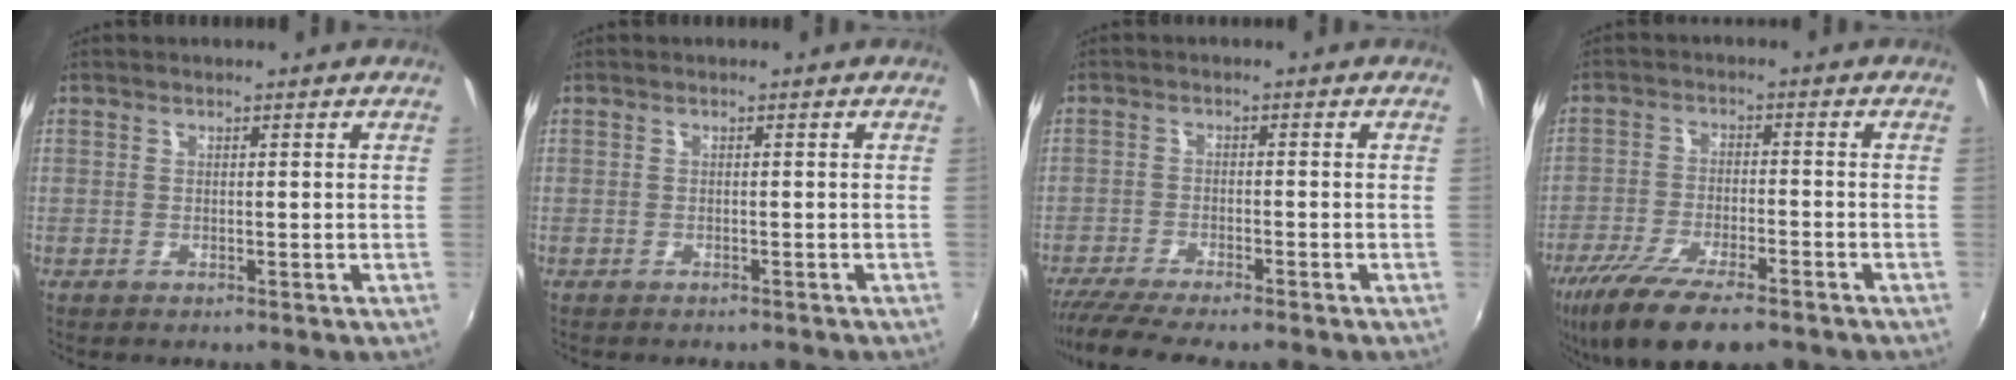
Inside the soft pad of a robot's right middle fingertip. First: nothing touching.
{"total": 2.1, "force": [-1.9, 0.5, 0.7], "torque": [-0.019, -0.012, -0.027]}
{"total": 8.5, "force": [-7.4, 0.3, 4.0], "torque": [-0.099, -0.029, -0.126]}
{"total": 15.2, "force": [-10.9, 4.3, 9.6], "torque": [-0.201, -0.049, -0.188]}